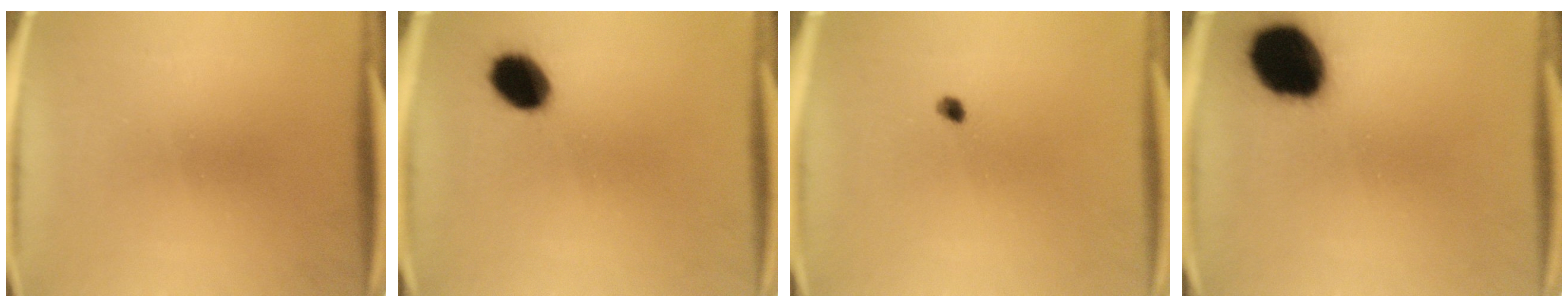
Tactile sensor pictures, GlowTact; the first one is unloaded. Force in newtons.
{"total": 8.8}
{"total": 1.2}
{"total": 17.9}